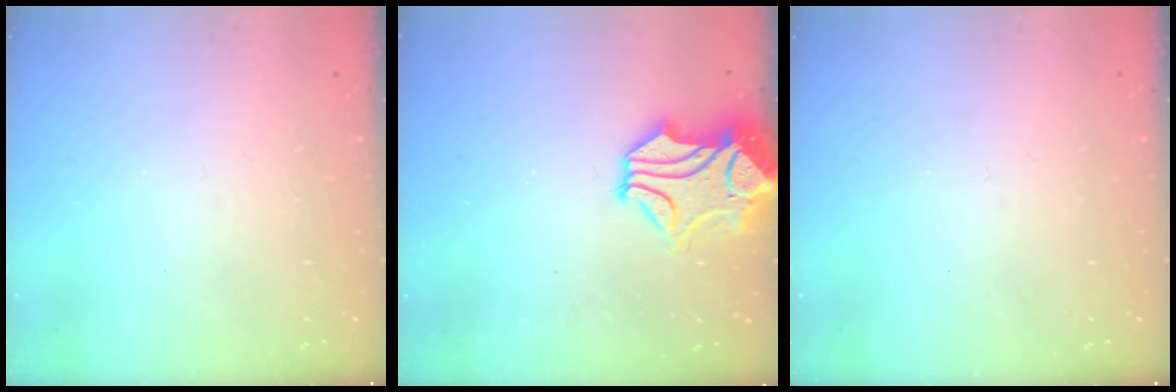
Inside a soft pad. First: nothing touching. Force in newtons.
{"total": 2.4, "press": 2.1, "slide": 1.3}
{"total": 0.0}